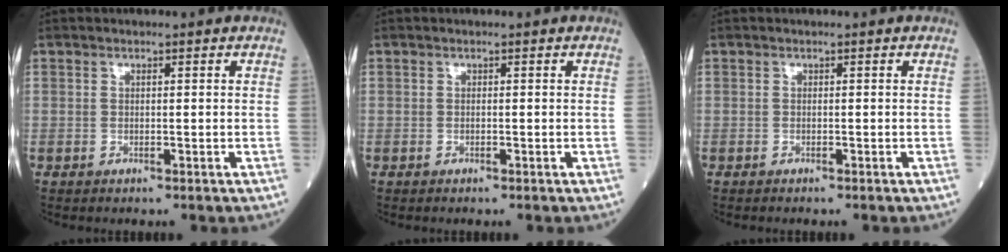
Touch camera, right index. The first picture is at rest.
{"total": 0.0}
{"total": 0.0}